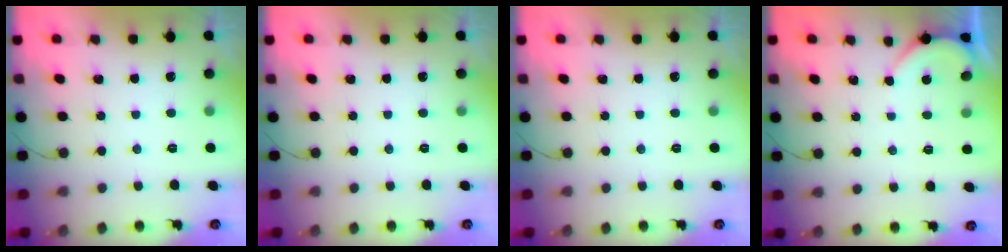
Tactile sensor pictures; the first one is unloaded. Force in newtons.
{"total": 0.0}
{"total": 0.0}
{"total": 2.0, "press": 2.0, "slide": 0.2}